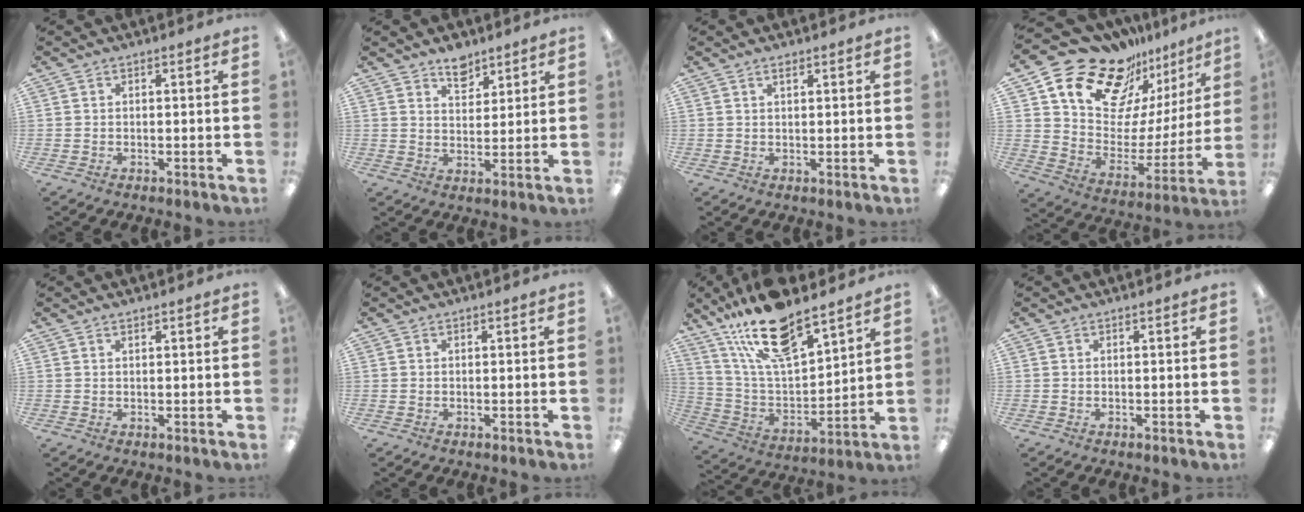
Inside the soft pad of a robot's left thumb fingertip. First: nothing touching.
{"total": 6.1, "force": [4.9, 3.1, 2.0], "torque": [-0.021, -0.028, 0.085]}
{"total": 1.4, "force": [1.1, 0.4, 0.8], "torque": [-0.010, -0.002, 0.018]}
{"total": 20.8, "force": [16.9, 10.4, 6.2], "torque": [-0.123, -0.132, 0.299]}
{"total": 0.7, "force": [0.6, 0.3, 0.4], "torque": [-0.008, 0.002, 0.011]}
{"total": 0.0}
{"total": 20.1, "force": [14.9, 6.9, 11.7], "torque": [-0.219, -0.077, 0.260]}
{"total": 0.0}